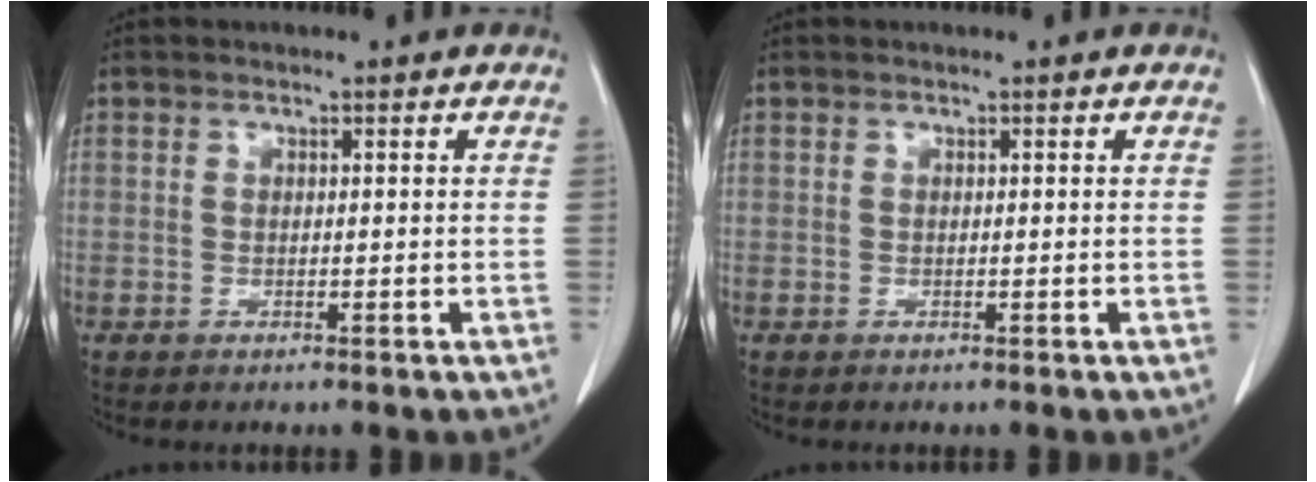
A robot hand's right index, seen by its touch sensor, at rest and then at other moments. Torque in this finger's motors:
{"motor_torque": [0.00, 0.00, 0.00, 0.00]}